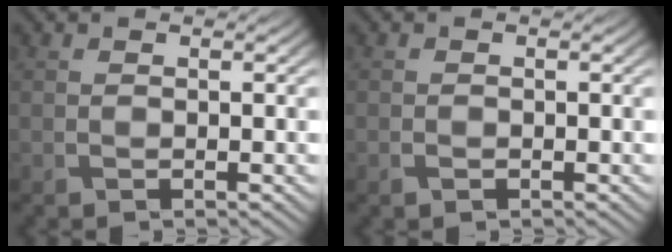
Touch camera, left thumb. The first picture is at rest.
{"total": 1.0, "force": [-0.6, 0.7, 0.5], "torque": [-0.011, -0.004, -0.011]}